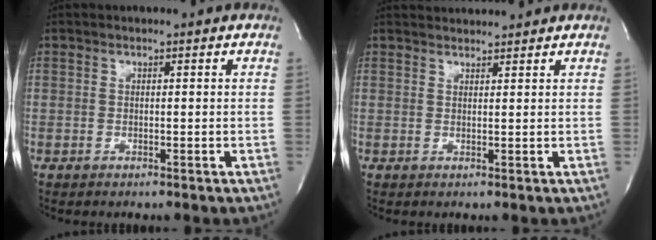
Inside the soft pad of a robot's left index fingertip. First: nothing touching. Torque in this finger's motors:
{"motor_torque": [0.41, -0.50, 0.30, 0.06]}